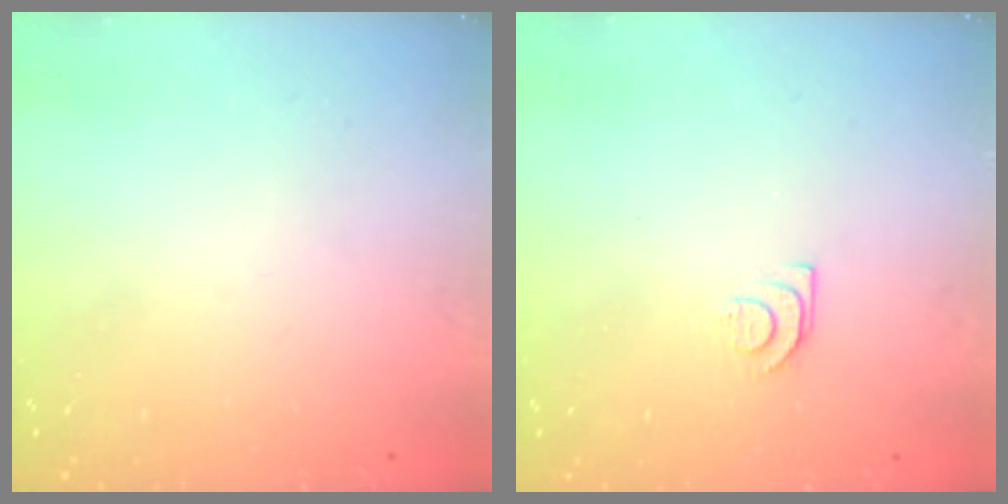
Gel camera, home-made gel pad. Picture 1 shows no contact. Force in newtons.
{"total": 4.9, "press": 4.9, "slide": 0.6}